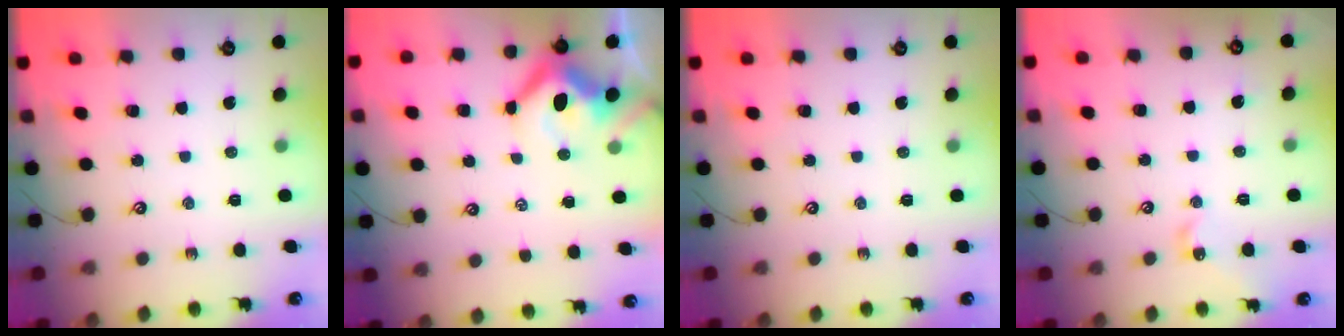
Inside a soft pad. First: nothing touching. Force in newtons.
{"total": 8.1, "press": 8.0, "slide": 1.6}
{"total": 0.0}
{"total": 5.1, "press": 5.1, "slide": 0.2}